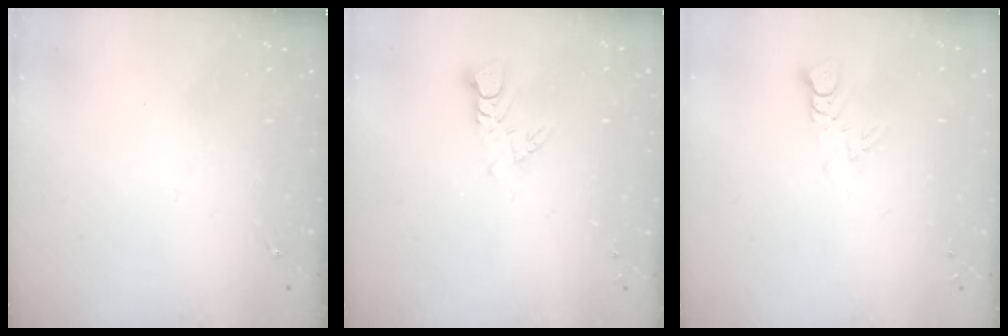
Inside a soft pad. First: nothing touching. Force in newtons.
{"total": 4.5, "press": 4.5, "slide": 0.5}
{"total": 3.2, "press": 3.2, "slide": 0.3}